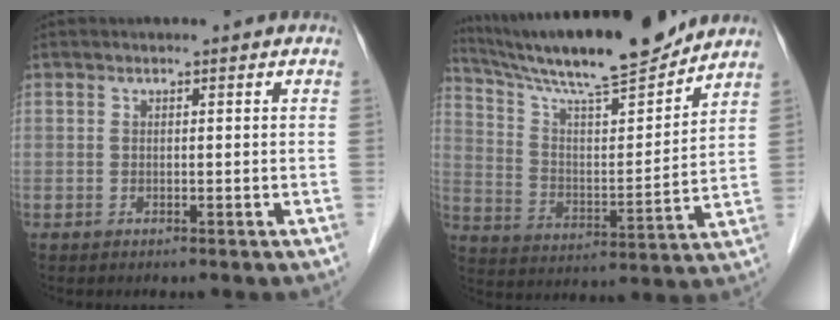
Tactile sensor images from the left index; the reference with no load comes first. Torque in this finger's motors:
{"motor_torque": [-0.27, -0.76, 0.34, 0.14]}